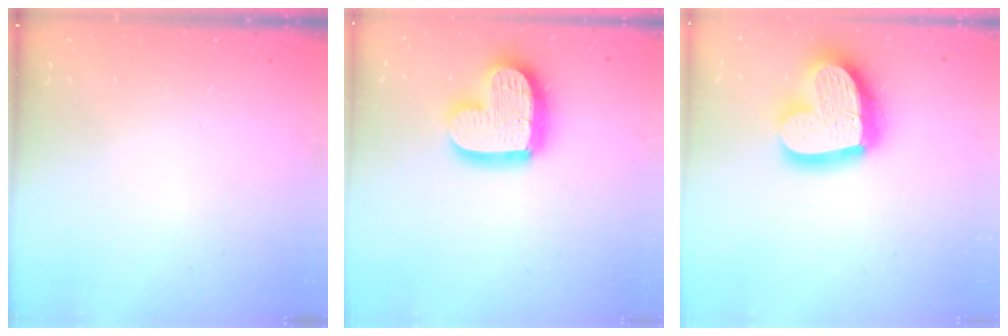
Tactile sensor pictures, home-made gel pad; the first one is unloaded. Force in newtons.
{"total": 17.0, "press": 17.0, "slide": 1.3}
{"total": 20.8, "press": 20.7, "slide": 1.9}